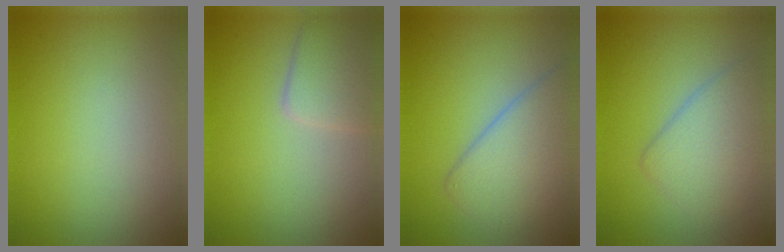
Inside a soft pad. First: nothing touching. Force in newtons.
{"total": 2.9, "press": 2.9, "slide": 0.2}
{"total": 4.6, "press": 4.6, "slide": 0.2}
{"total": 3.5, "press": 3.5, "slide": 0.3}